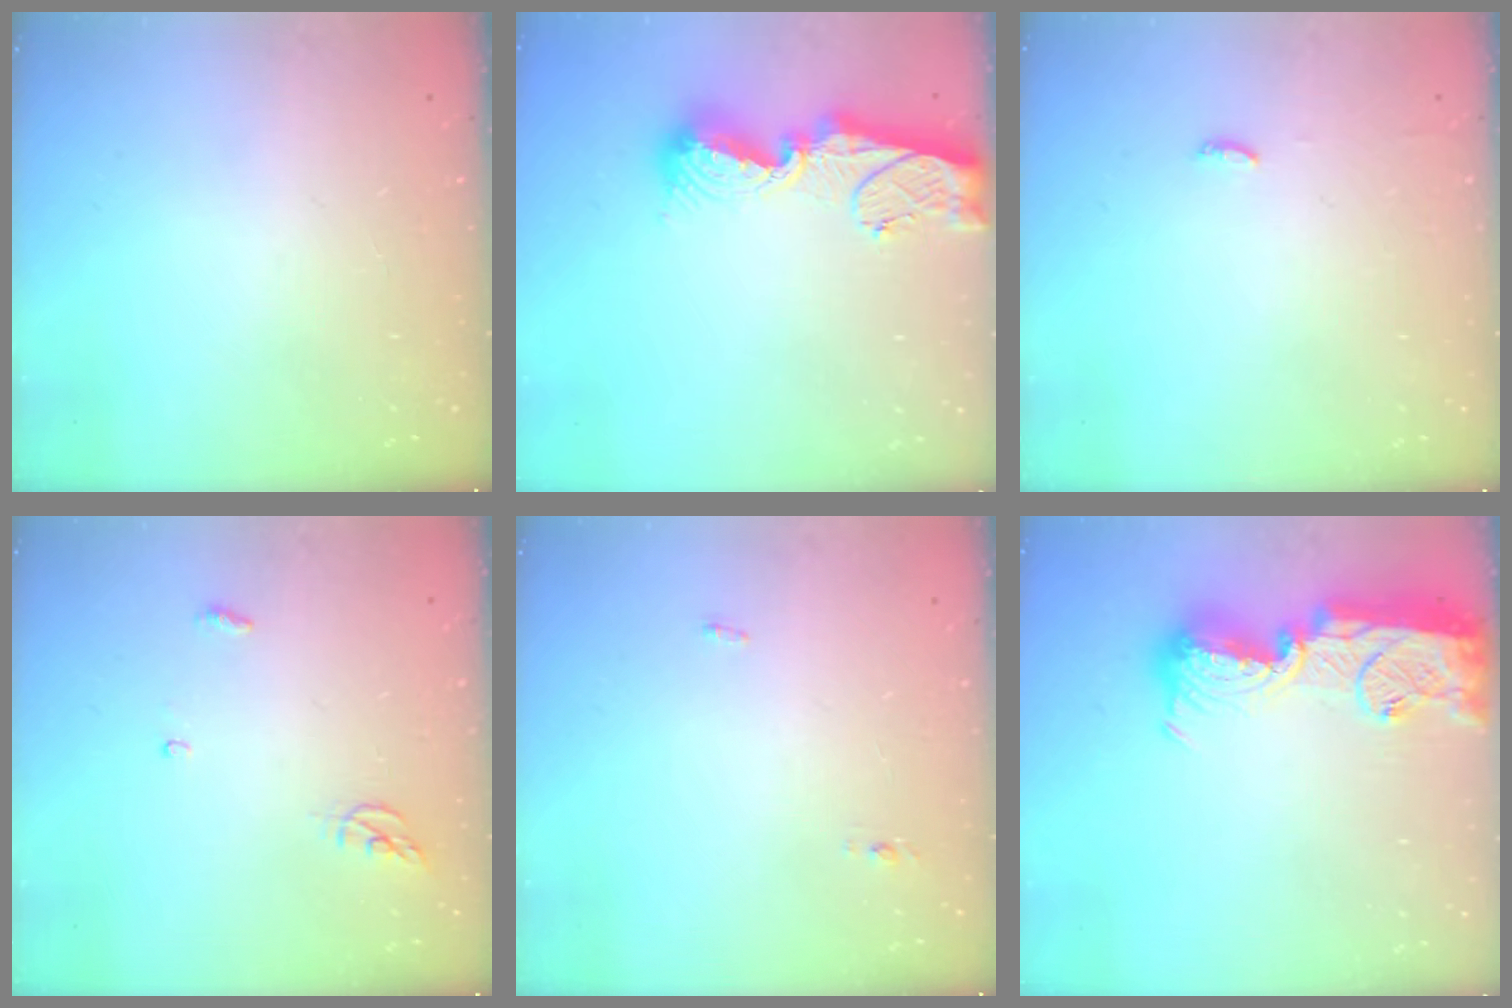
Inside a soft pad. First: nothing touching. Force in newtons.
{"total": 11.9, "press": 11.9, "slide": 1.4}
{"total": 3.8, "press": 3.6, "slide": 1.2}
{"total": 3.8, "press": 3.8, "slide": 0.3}
{"total": 3.2, "press": 3.0, "slide": 1.0}
{"total": 18.1, "press": 18.0, "slide": 1.2}